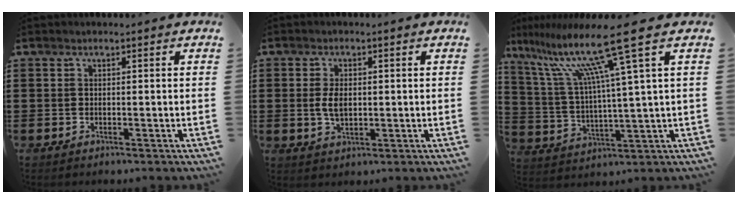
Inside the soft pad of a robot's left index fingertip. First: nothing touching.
{"total": 3.9, "force": [0.3, 2.2, 3.3], "torque": [-0.075, 0.005, 0.001]}
{"total": 14.5, "force": [8.1, 0.0, 12.0], "torque": [-0.254, -0.033, 0.119]}